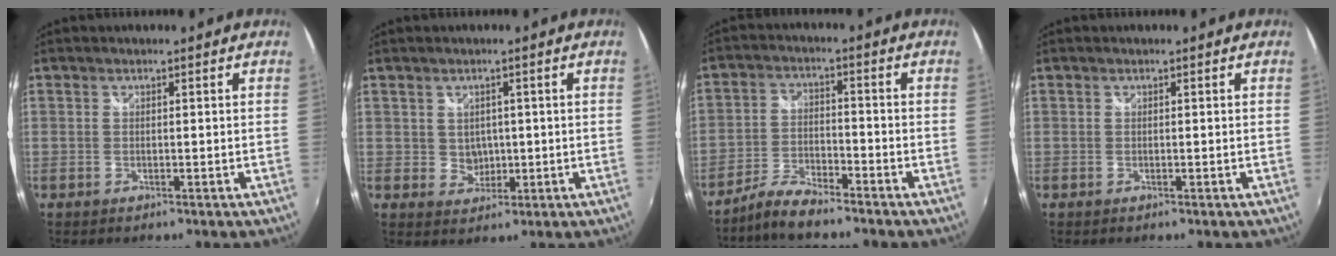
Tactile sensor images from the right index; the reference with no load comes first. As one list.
[{"total": 3.1, "force": [0.3, 2.9, 1.1], "torque": [-0.019, 0.003, 0.011]}, {"total": 6.3, "force": [-5.5, 1.2, 2.9], "torque": [-0.072, 0.002, -0.108]}, {"total": 0.0}]